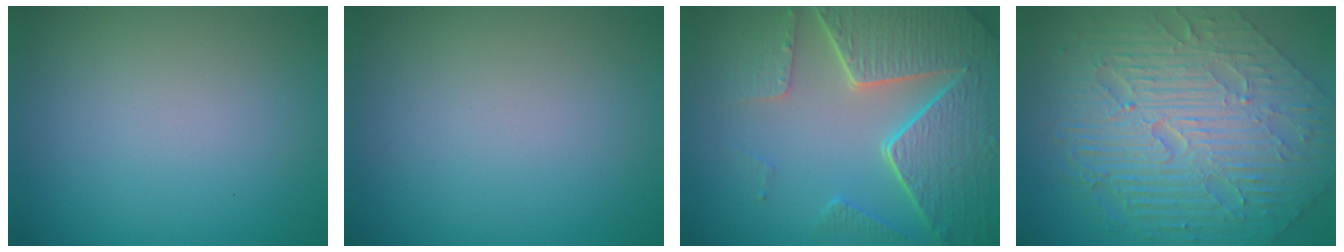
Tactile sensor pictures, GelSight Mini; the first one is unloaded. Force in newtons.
{"total": 0.0}
{"total": 8.5, "press": 6.2, "slide": 5.8}
{"total": 11.2, "press": 7.3, "slide": 8.4}